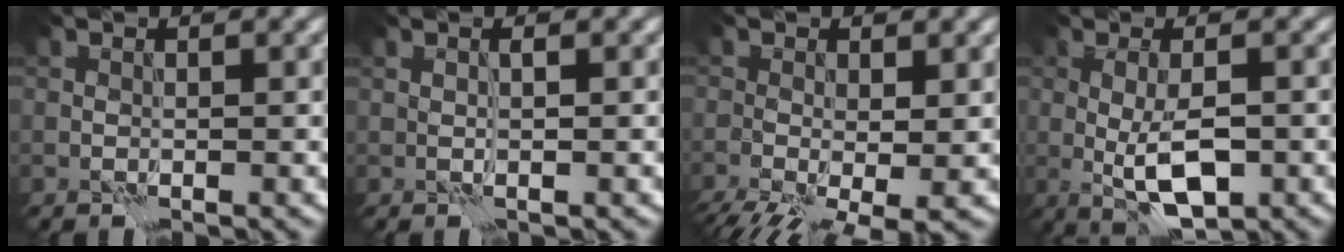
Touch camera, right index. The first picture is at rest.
{"total": 0.8, "force": [0.3, 0.2, 0.7], "torque": [-0.010, -0.004, 0.006]}
{"total": 7.3, "force": [-3.1, 3.1, 5.8], "torque": [-0.102, -0.029, -0.043]}
{"total": 4.6, "force": [-1.1, 1.4, 4.3], "torque": [-0.083, -0.005, -0.017]}